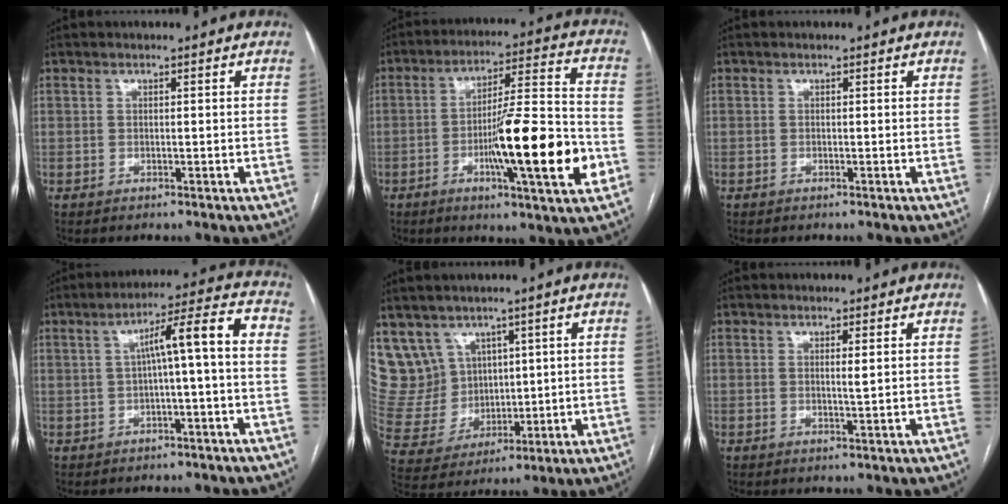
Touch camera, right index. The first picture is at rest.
{"total": 17.7, "force": [-5.1, 1.2, 16.9], "torque": [-0.268, -0.005, -0.077]}
{"total": 0.0}
{"total": 7.8, "force": [-0.4, 0.2, 7.8], "torque": [-0.115, 0.034, -0.006]}
{"total": 10.2, "force": [6.2, 8.1, 0.8], "torque": [-0.037, 0.045, 0.147]}
{"total": 1.1, "force": [0.3, -0.2, 1.0], "torque": [-0.022, 0.000, 0.008]}